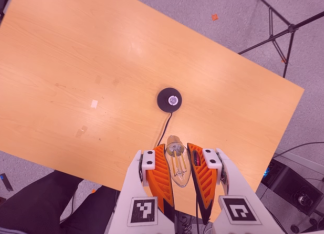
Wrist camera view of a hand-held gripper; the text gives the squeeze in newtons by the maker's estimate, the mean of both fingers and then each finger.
{"total": 22.7, "left": 25.0, "right": 20.5}